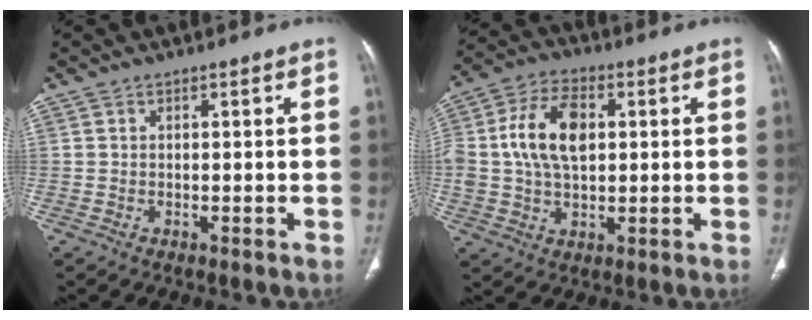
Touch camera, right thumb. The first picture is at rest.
{"total": 12.3, "force": [1.8, 7.6, 9.5], "torque": [-0.171, 0.013, 0.031]}